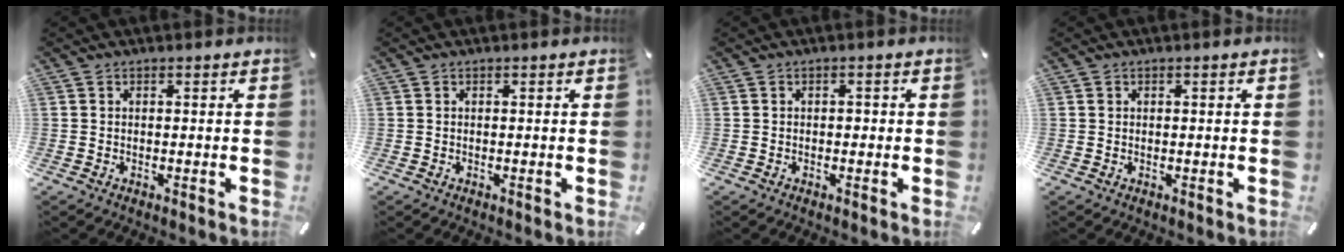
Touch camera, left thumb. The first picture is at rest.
{"total": 0.0}
{"total": 0.8, "force": [-0.3, 0.7, 0.3], "torque": [-0.008, 0.003, -0.007]}
{"total": 0.0}